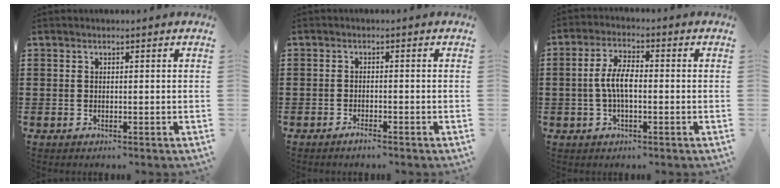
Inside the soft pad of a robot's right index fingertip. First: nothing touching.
{"total": 1.3, "force": [-1.2, 0.1, 0.6], "torque": [-0.013, -0.006, -0.021]}
{"total": 5.6, "force": [-0.6, 2.2, 5.1], "torque": [-0.112, -0.001, -0.019]}